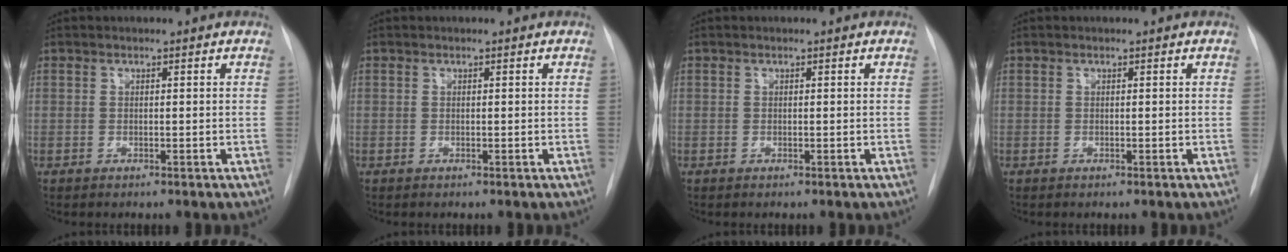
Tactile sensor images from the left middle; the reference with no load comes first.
{"total": 0.0}
{"total": 0.0}
{"total": 0.0}